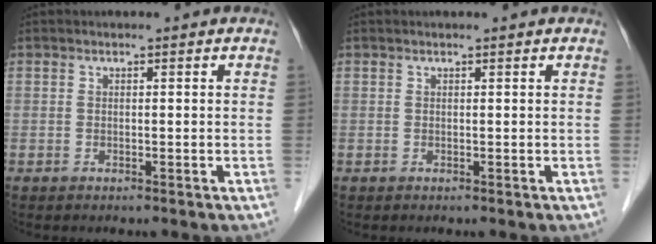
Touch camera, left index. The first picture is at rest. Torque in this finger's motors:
{"motor_torque": [0.14, -0.27, 0.02, -0.01]}